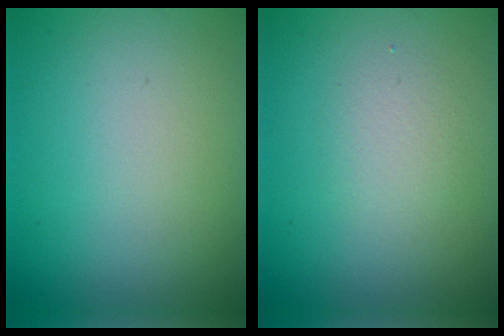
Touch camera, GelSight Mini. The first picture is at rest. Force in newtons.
{"total": 1.5, "press": 1.5, "slide": 0.2}